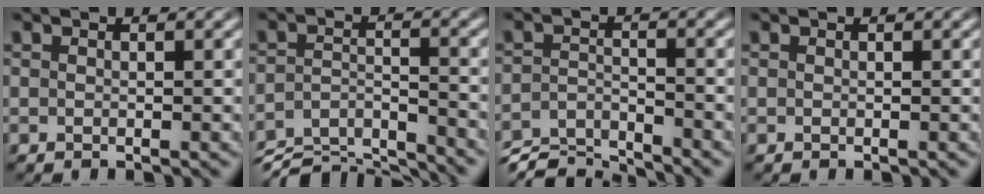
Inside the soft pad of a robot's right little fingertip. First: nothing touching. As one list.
[{"total": 7.5, "force": [-5.6, 3.5, 3.5], "torque": [-0.049, -0.038, -0.086]}, {"total": 5.7, "force": [-4.9, 1.8, 2.3], "torque": [-0.030, -0.023, -0.075]}, {"total": 0.0}]